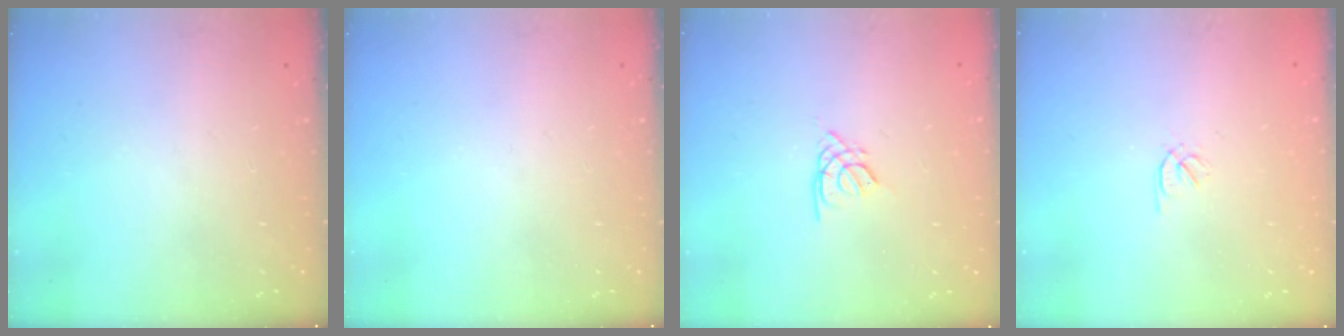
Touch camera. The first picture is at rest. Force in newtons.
{"total": 0.0}
{"total": 2.1, "press": 2.1, "slide": 0.4}
{"total": 0.5, "press": 0.4, "slide": 0.4}